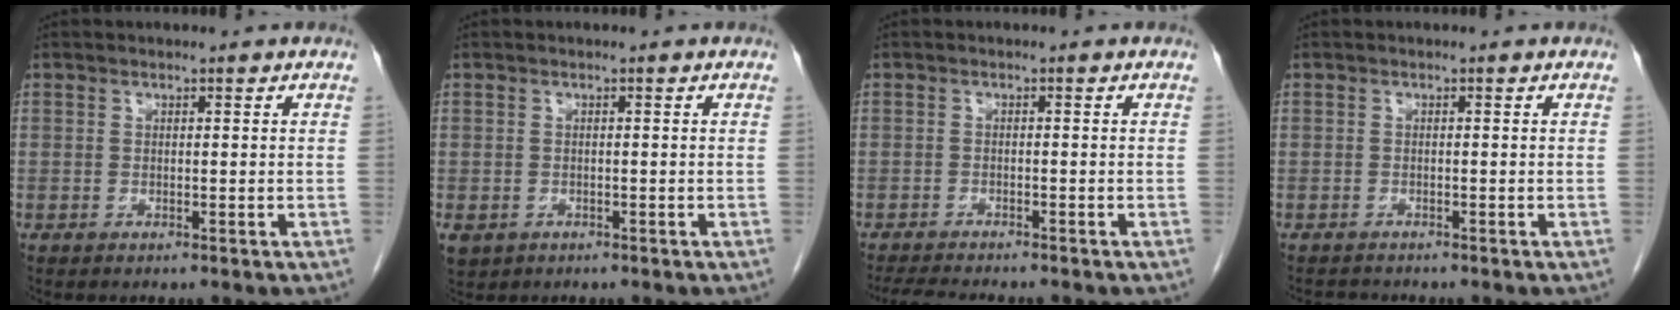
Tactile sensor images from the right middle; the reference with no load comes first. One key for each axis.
{"total": 3.8, "fx": -1.8, "fy": 3.1, "fz": 1.3, "tx": -0.030, "ty": -0.004, "tz": -0.024}
{"total": 6.6, "fx": -5.9, "fy": 0.7, "fz": 2.7, "tx": -0.042, "ty": -0.014, "tz": -0.094}
{"total": 1.3, "fx": -1.3, "fy": 0.2, "fz": -0.2, "tx": 0.001, "ty": -0.006, "tz": -0.021}